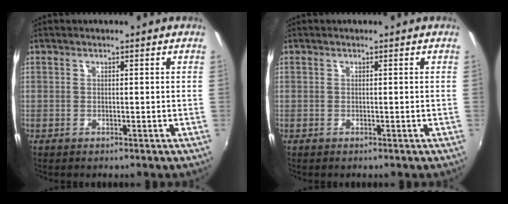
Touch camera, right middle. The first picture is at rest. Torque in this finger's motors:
{"motor_torque": [0.08, -0.43, -0.03, 0.00]}